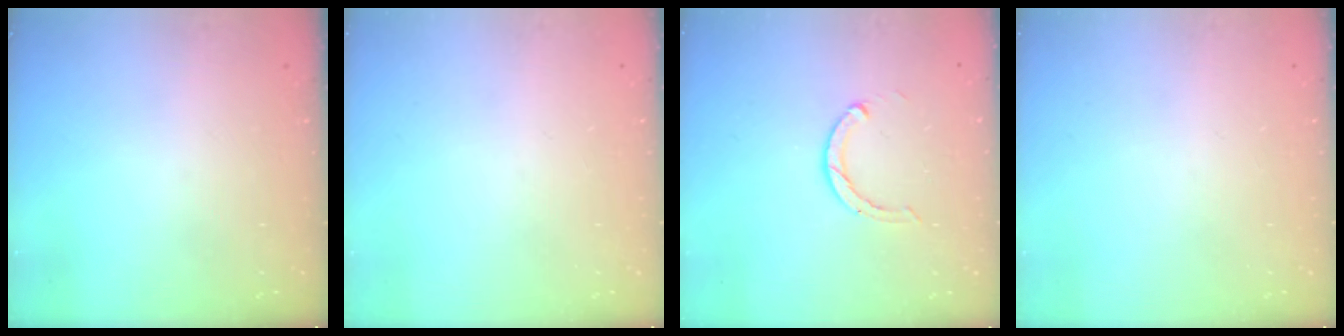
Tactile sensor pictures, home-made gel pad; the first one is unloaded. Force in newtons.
{"total": 0.0}
{"total": 2.2, "press": 2.2, "slide": 0.3}
{"total": 0.0}